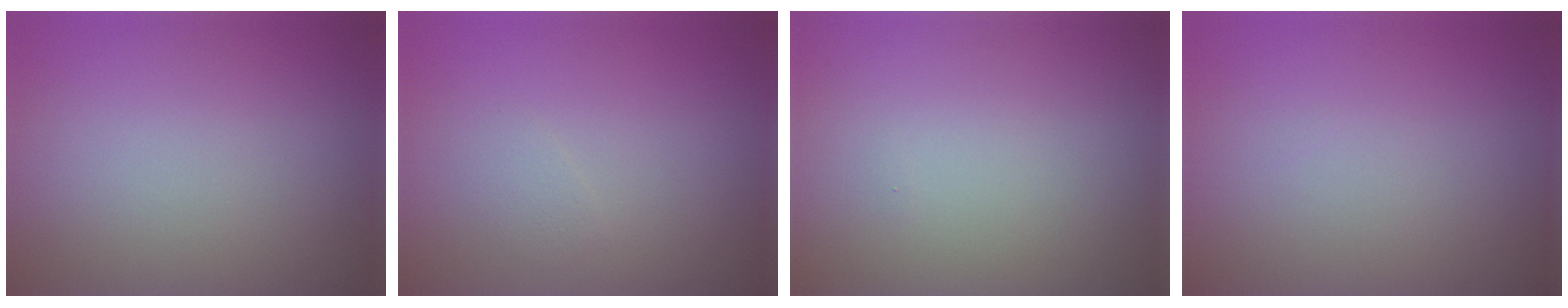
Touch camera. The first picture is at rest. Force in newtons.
{"total": 0.8, "press": 0.8, "slide": 0.0}
{"total": 0.0}
{"total": 0.0}